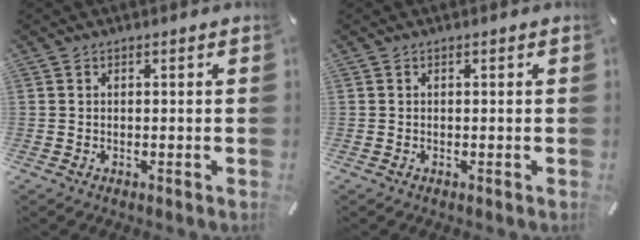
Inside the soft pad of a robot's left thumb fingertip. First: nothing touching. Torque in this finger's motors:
{"motor_torque": [-0.15, -0.09, -0.10, -0.01, 0.00]}